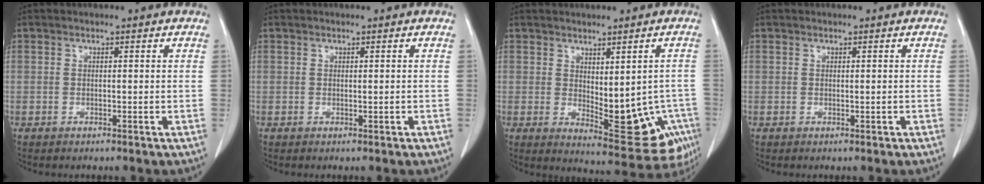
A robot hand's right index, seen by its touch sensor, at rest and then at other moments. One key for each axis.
{"total": 0.0}
{"total": 11.4, "fx": -2.7, "fy": 5.0, "fz": 9.9, "tx": -0.101, "ty": -0.006, "tz": -0.022}
{"total": 0.0}